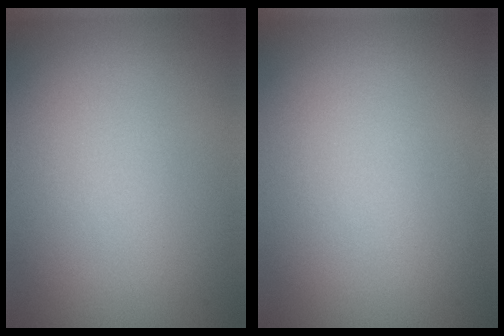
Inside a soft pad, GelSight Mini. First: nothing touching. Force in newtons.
{"total": 0.0}